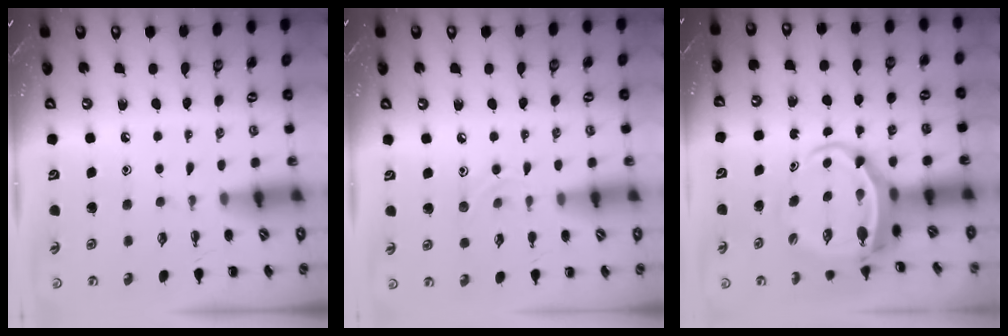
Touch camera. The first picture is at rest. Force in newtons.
{"total": 6.7, "press": 6.6, "slide": 1.1}
{"total": 6.7, "press": 6.5, "slide": 1.6}